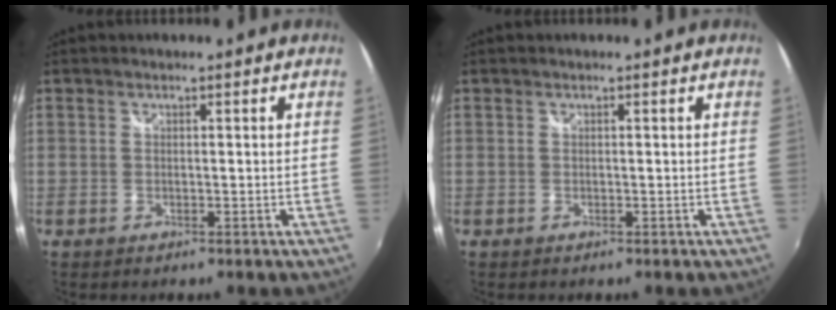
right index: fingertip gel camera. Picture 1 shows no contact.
{"total": 0.0}